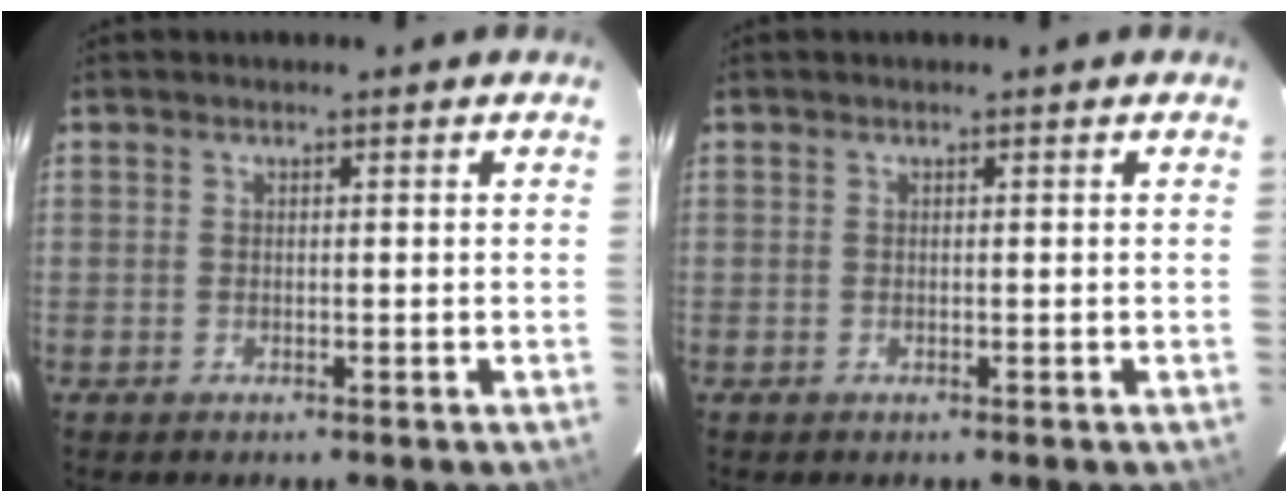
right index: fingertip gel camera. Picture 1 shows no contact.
{"total": 0.0}